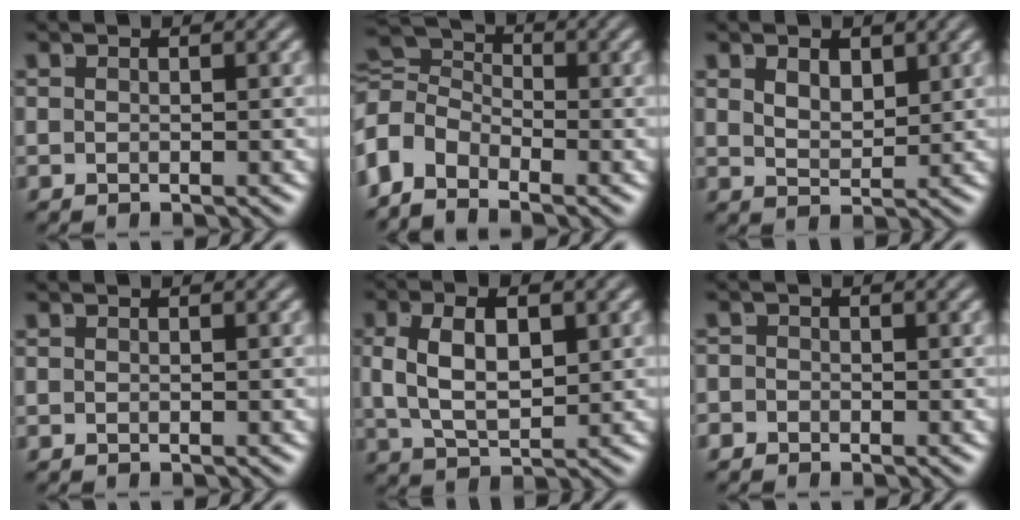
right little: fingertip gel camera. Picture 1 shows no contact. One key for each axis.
{"total": 7.2, "fx": -0.2, "fy": 6.0, "fz": 4.0, "tx": -0.088, "ty": -0.021, "tz": -0.006}
{"total": 1.8, "fx": 1.2, "fy": 0.4, "fz": 1.3, "tx": -0.025, "ty": -0.016, "tz": 0.032}
{"total": 0.0}
{"total": 5.5, "fx": 0.4, "fy": 3.2, "fz": 4.5, "tx": -0.095, "ty": -0.011, "tz": 0.018}
{"total": 1.2, "fx": -1.0, "fy": 0.5, "fz": -0.2, "tx": 0.005, "ty": -0.011, "tz": -0.017}